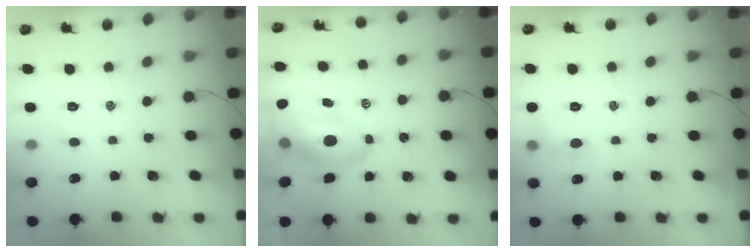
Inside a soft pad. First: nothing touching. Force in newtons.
{"total": 13.8, "press": 13.3, "slide": 3.7}
{"total": 6.5, "press": 6.3, "slide": 1.6}